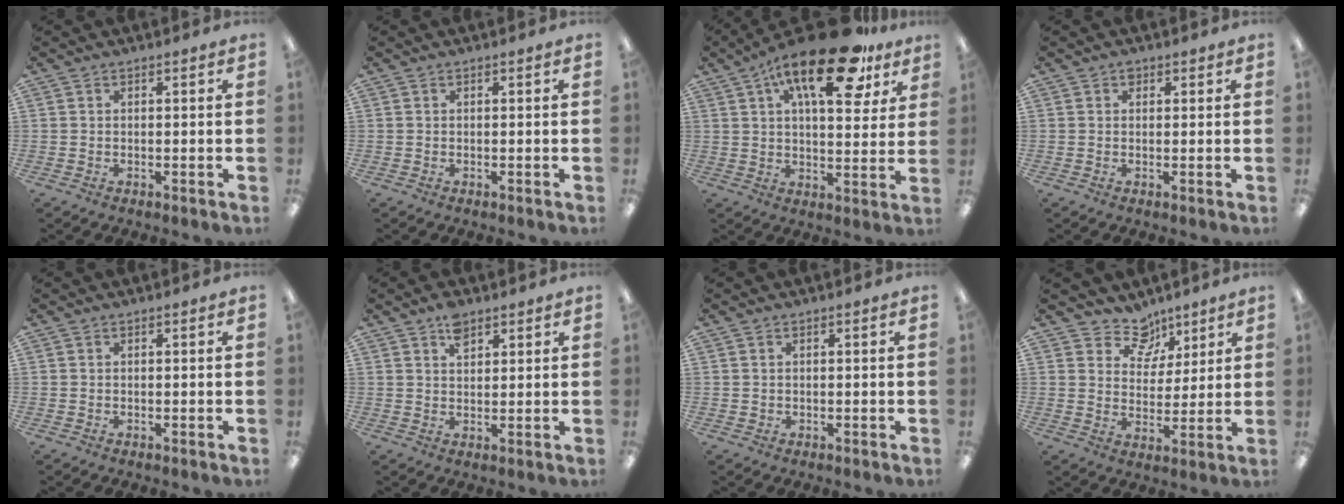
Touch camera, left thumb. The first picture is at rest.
{"total": 0.0}
{"total": 21.0, "force": [11.7, 8.2, 15.4], "torque": [-0.232, -0.049, 0.185]}
{"total": 1.2, "force": [0.7, 0.9, 0.5], "torque": [-0.002, -0.001, 0.010]}
{"total": 0.0}
{"total": 4.7, "force": [3.1, 2.5, 2.4], "torque": [-0.031, -0.010, 0.052]}
{"total": 0.7, "force": [0.3, 0.7, 0.0], "torque": [0.001, 0.003, 0.006]}
{"total": 9.1, "force": [6.8, 5.9, 1.8], "torque": [-0.029, -0.046, 0.127]}